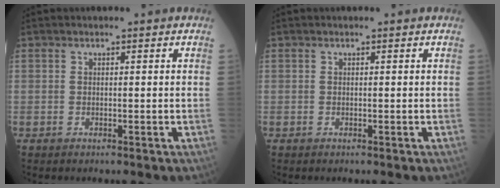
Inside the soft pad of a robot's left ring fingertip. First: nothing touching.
{"total": 0.0}